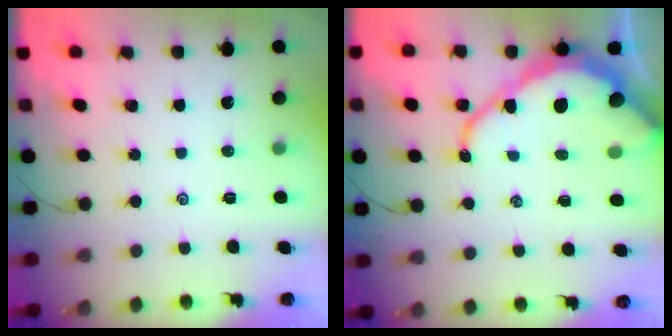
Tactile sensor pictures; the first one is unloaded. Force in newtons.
{"total": 14.0, "press": 13.9, "slide": 1.5}